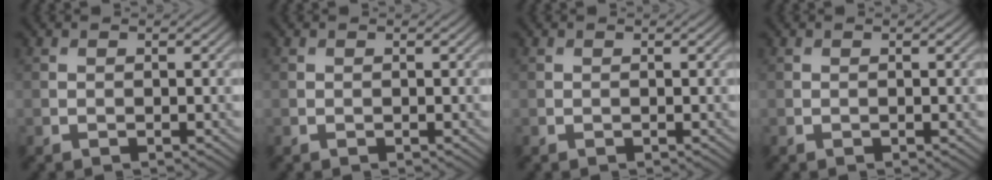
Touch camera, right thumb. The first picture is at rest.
{"total": 0.0}
{"total": 0.0}
{"total": 0.0}